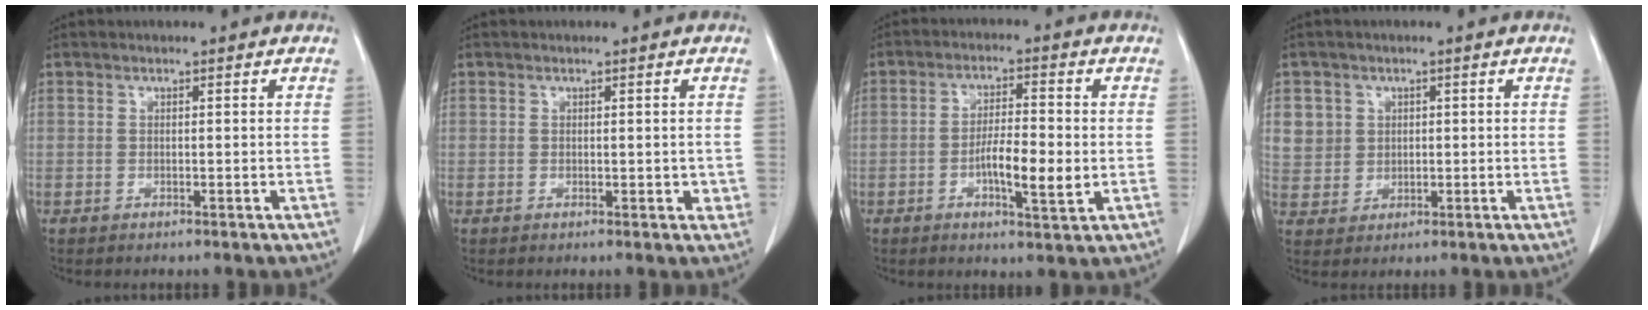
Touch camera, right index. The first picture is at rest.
{"total": 1.7, "force": [0.0, 0.9, 1.5], "torque": [-0.012, -0.003, 0.004]}
{"total": 7.2, "force": [-1.5, 1.3, 7.0], "torque": [-0.119, -0.001, -0.027]}
{"total": 5.3, "force": [1.7, 4.9, 0.6], "torque": [-0.009, 0.007, 0.042]}